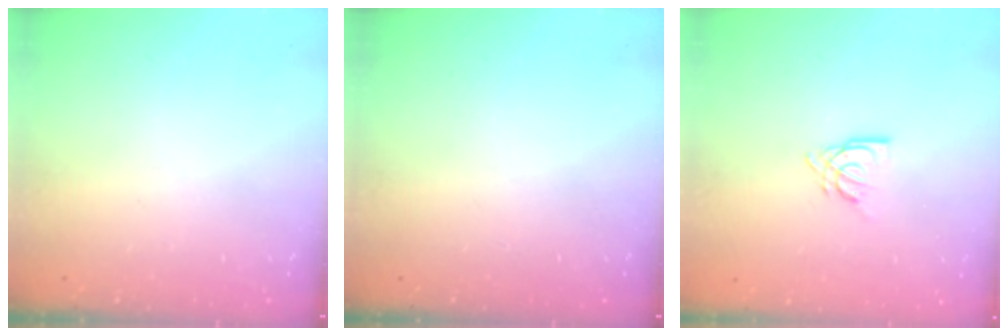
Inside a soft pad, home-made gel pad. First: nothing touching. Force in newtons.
{"total": 0.0}
{"total": 8.3, "press": 8.3, "slide": 1.0}